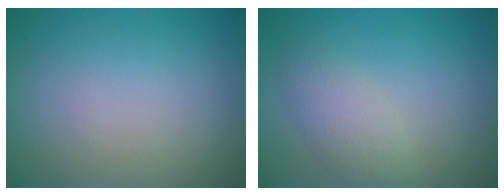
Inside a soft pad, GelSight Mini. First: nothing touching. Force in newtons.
{"total": 3.0, "press": 3.0, "slide": 0.1}